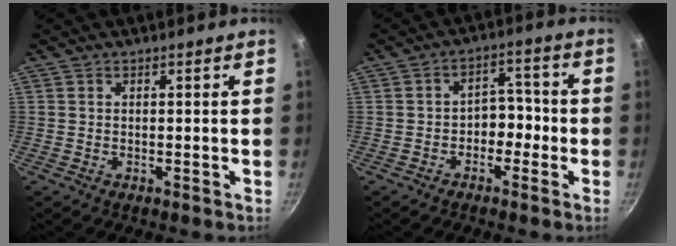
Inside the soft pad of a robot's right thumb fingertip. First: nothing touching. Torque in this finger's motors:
{"motor_torque": [-0.12, 0.23, -0.12, -0.08, 0.01]}